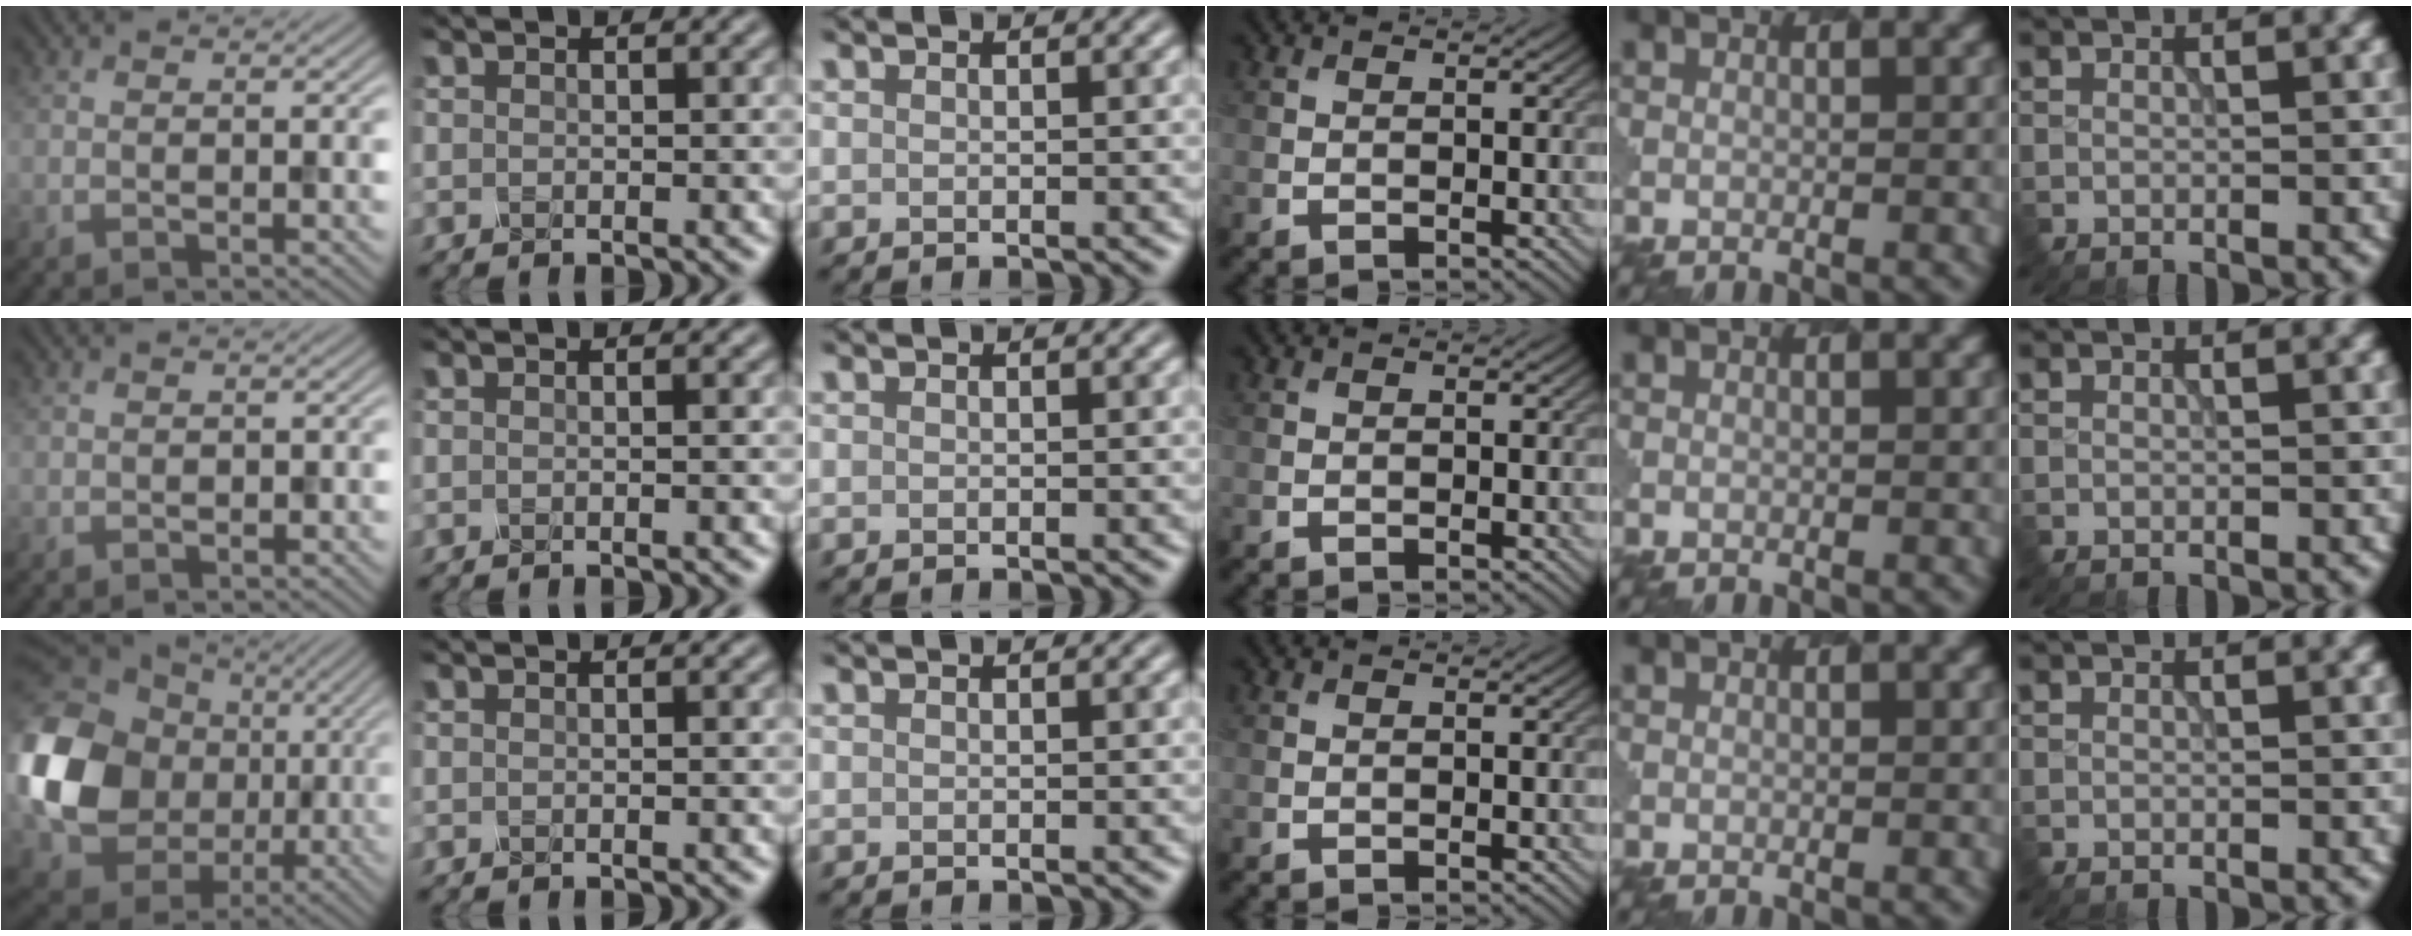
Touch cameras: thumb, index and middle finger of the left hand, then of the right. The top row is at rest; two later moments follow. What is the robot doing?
{"motion": "dispense", "object": "spray bottle"}